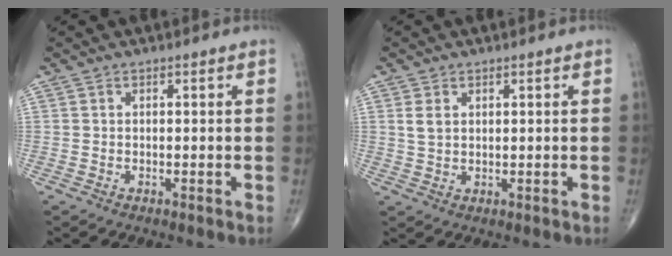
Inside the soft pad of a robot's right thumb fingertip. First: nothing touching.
{"total": 2.6, "force": [1.0, 1.7, 1.6], "torque": [-0.028, 0.000, 0.026]}